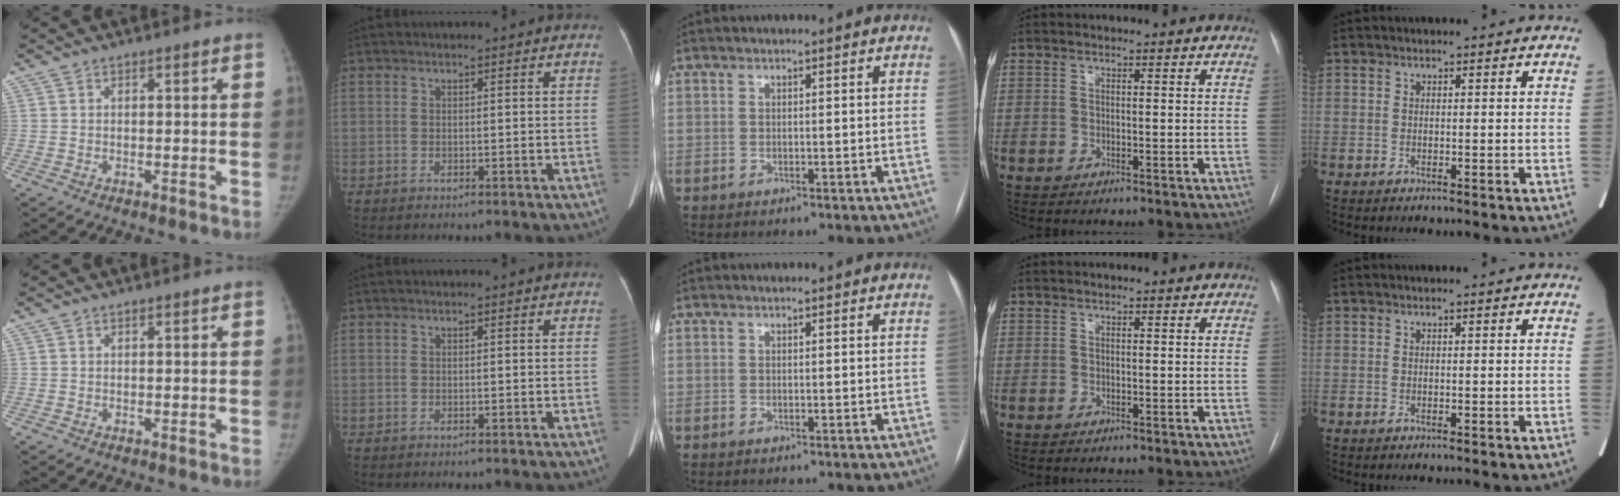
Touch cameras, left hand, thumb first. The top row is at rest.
{}